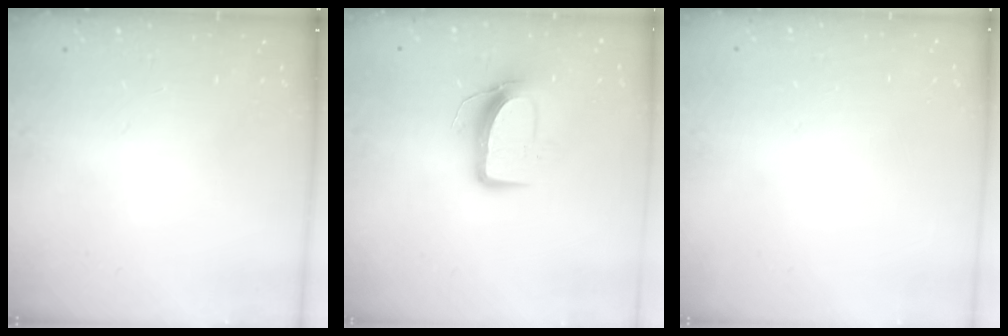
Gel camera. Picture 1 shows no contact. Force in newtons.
{"total": 9.7, "press": 9.7, "slide": 0.6}
{"total": 0.0}